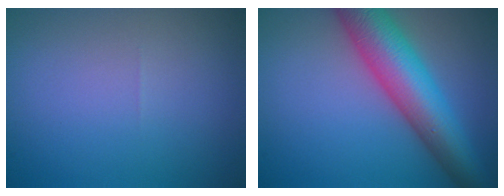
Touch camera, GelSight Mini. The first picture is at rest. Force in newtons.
{"total": 9.3, "press": 9.3, "slide": 0.3}